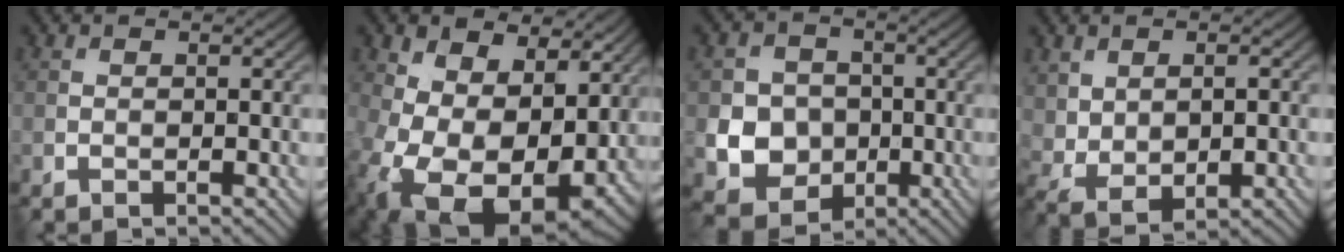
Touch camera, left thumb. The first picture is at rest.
{"total": 15.1, "force": [1.5, 10.8, 10.4], "torque": [-0.213, -0.042, 0.052]}
{"total": 7.4, "force": [-1.3, 6.6, 3.1], "torque": [-0.072, -0.018, -0.042]}
{"total": 4.4, "force": [1.0, 2.9, 3.1], "torque": [-0.074, -0.013, 0.030]}